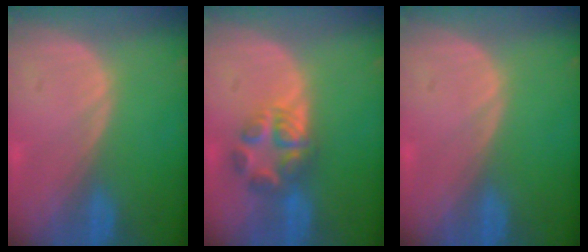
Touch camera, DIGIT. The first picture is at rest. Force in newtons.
{"total": 5.5, "press": 5.5, "slide": 0.9}
{"total": 0.0}